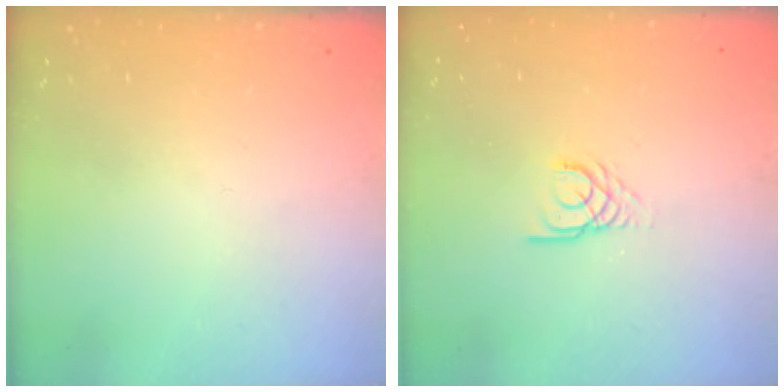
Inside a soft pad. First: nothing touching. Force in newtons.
{"total": 1.3, "press": 1.3, "slide": 0.2}